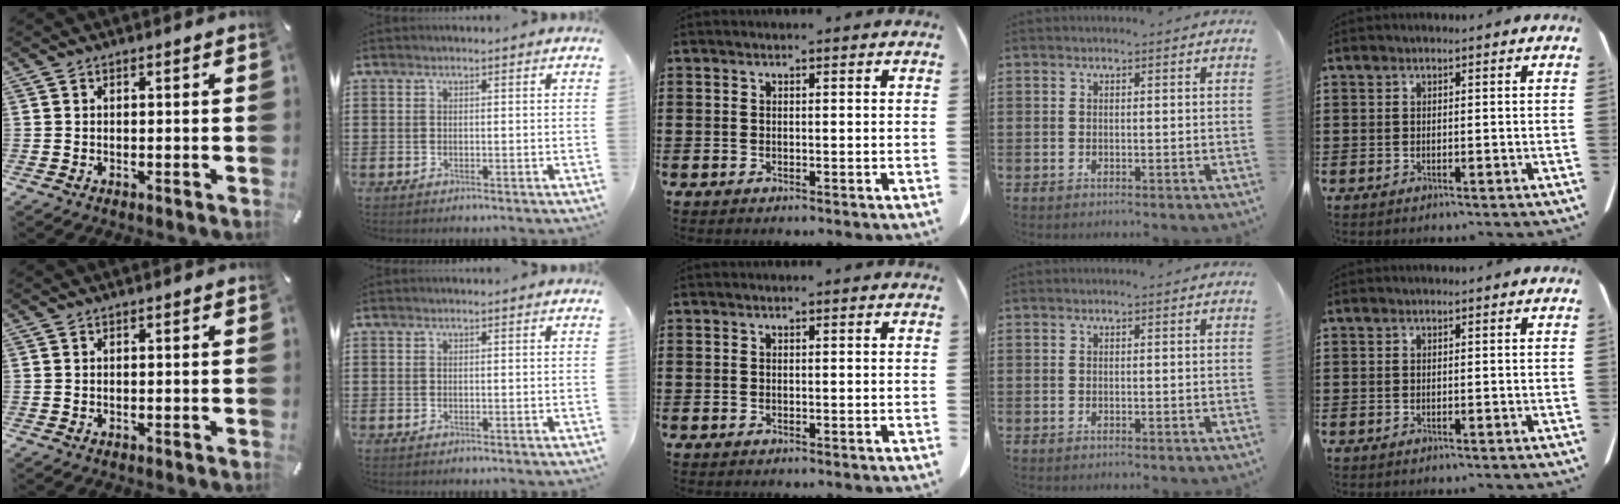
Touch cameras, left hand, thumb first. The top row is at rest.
{}